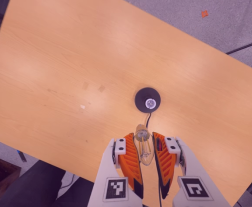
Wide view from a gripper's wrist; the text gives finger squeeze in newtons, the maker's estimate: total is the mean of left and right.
{"total": 21.0, "left": 25.5, "right": 16.5}